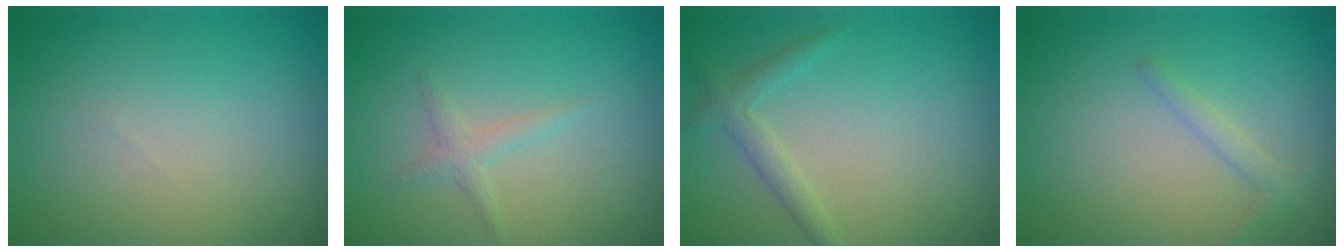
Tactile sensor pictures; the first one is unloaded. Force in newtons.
{"total": 1.3, "press": 1.3, "slide": 0.1}
{"total": 1.9, "press": 1.9, "slide": 0.2}
{"total": 1.3, "press": 1.3, "slide": 0.1}